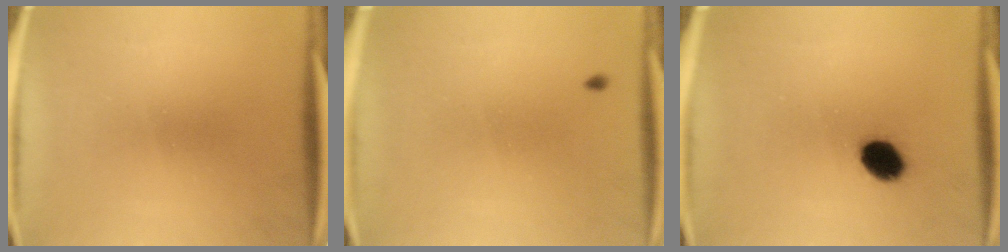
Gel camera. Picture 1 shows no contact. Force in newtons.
{"total": 0.9}
{"total": 6.7}